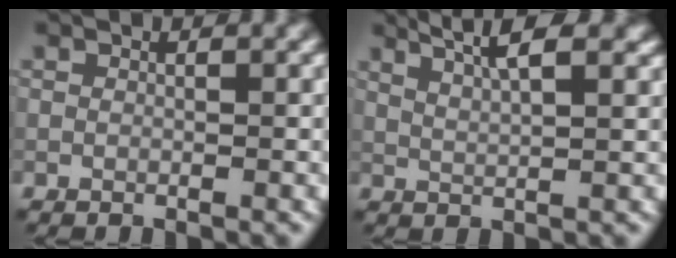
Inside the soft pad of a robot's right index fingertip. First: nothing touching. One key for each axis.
{"total": 6.5, "fx": 4.0, "fy": 2.5, "fz": 4.4, "tx": -0.049, "ty": 0.030, "tz": 0.040}